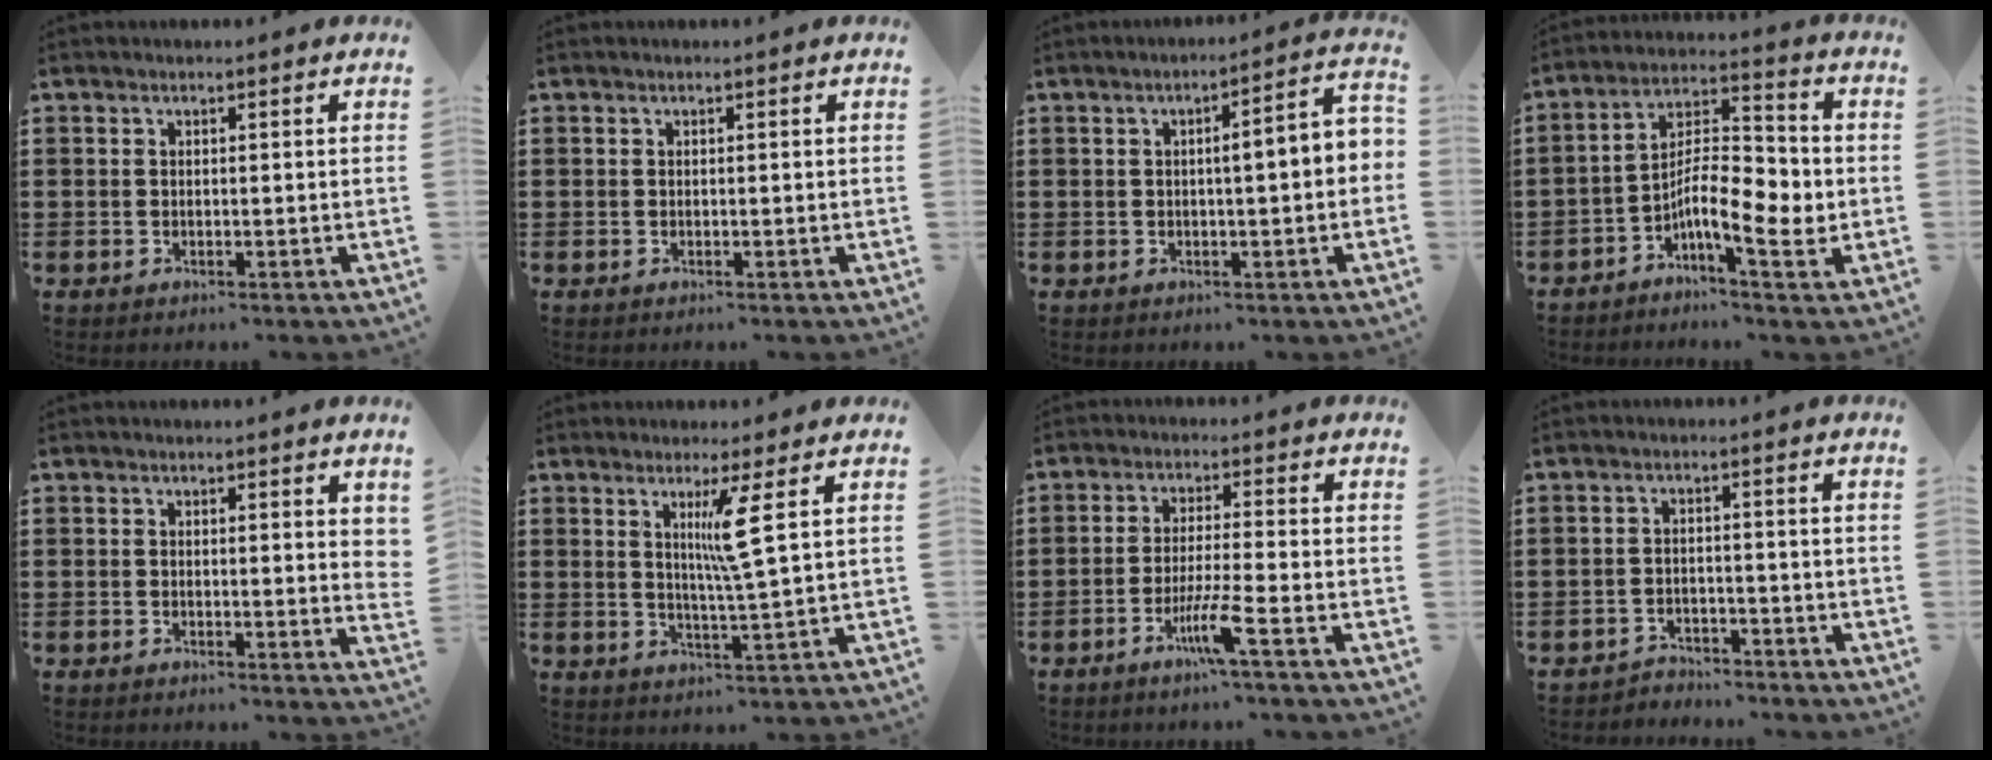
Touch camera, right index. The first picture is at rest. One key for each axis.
{"total": 0.0}
{"total": 3.2, "fx": -0.5, "fy": 0.1, "fz": 3.1, "tx": -0.057, "ty": -0.002, "tz": -0.014}
{"total": 9.5, "fx": -3.1, "fy": 3.0, "fz": 8.4, "tx": -0.158, "ty": -0.004, "tz": -0.054}
{"total": 1.3, "fx": 0.9, "fy": 0.3, "fz": 1.0, "tx": -0.013, "ty": 0.000, "tz": 0.015}
{"total": 5.6, "fx": 2.0, "fy": -0.7, "fz": 5.2, "tx": -0.099, "ty": -0.012, "tz": 0.027}
{"total": 6.2, "fx": -3.4, "fy": -0.4, "fz": 5.2, "tx": -0.104, "ty": -0.014, "tz": -0.064}
{"total": 2.6, "fx": -2.5, "fy": 0.5, "fz": -0.2, "tx": -0.006, "ty": 0.002, "tz": -0.056}